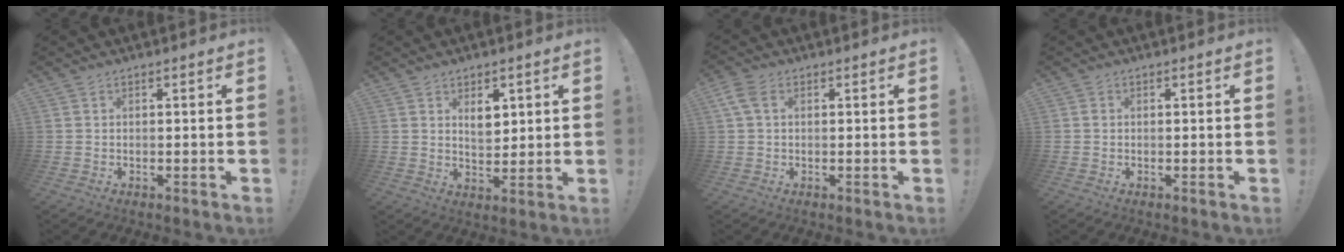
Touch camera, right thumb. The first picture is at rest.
{"total": 6.1, "force": [3.1, 4.0, 3.4], "torque": [-0.043, -0.015, 0.054]}
{"total": 4.5, "force": [1.4, 2.8, 3.2], "torque": [-0.069, 0.006, 0.028]}
{"total": 0.6, "force": [0.0, 0.6, 0.2], "torque": [-0.004, 0.004, -0.001]}